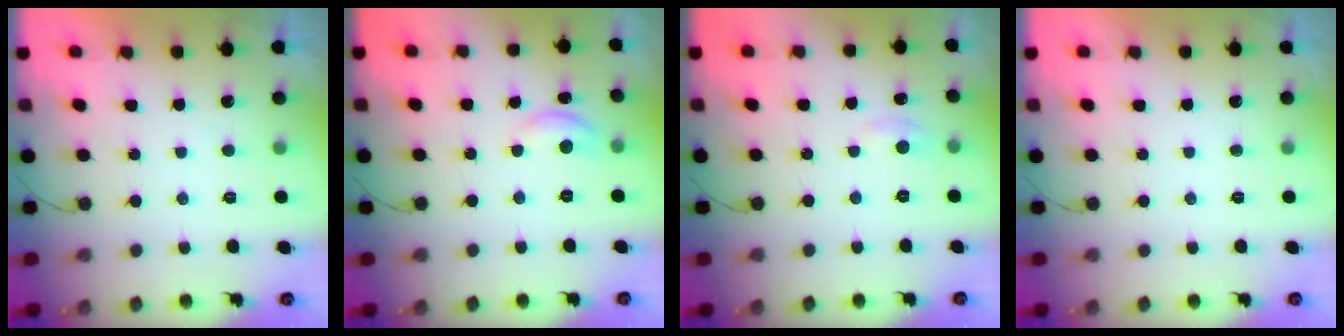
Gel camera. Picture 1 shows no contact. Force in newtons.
{"total": 4.9, "press": 4.8, "slide": 0.4}
{"total": 2.3, "press": 2.3, "slide": 0.3}
{"total": 0.0}